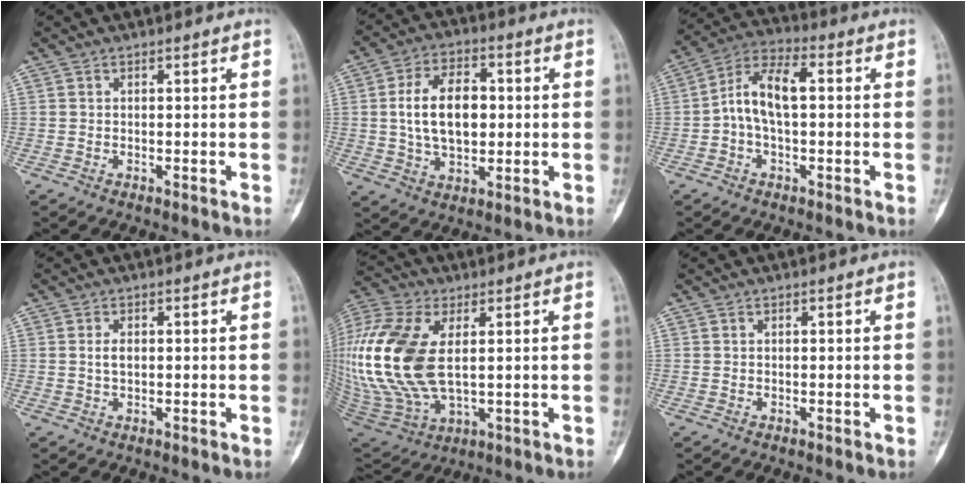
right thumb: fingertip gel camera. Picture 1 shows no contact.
{"total": 12.7, "force": [0.9, 7.8, 10.0], "torque": [-0.157, 0.008, 0.017]}
{"total": 9.8, "force": [-0.5, 6.8, 7.1], "torque": [-0.108, 0.039, -0.026]}
{"total": 2.0, "force": [0.1, 1.2, 1.6], "torque": [-0.030, 0.000, 0.002]}
{"total": 23.9, "force": [2.8, 13.1, 19.7], "torque": [-0.450, -0.018, 0.058]}
{"total": 0.0}